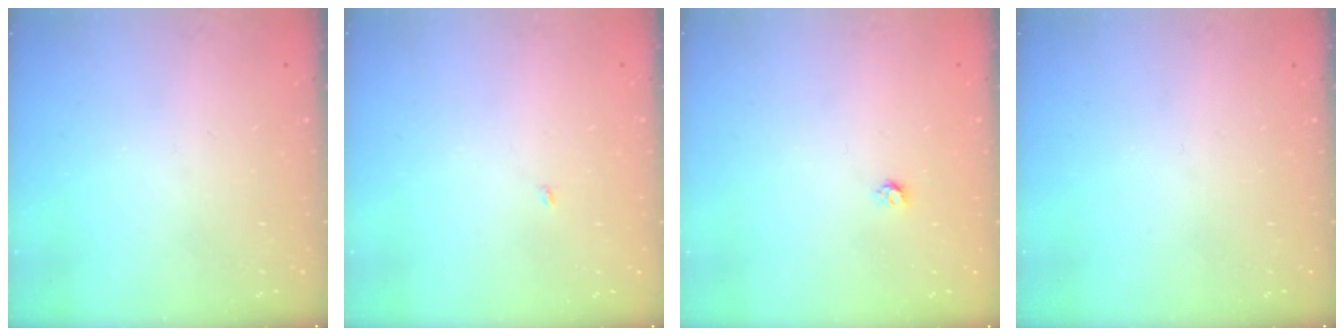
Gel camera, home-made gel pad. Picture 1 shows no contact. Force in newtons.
{"total": 1.9, "press": 1.9, "slide": 0.2}
{"total": 3.2, "press": 3.2, "slide": 0.3}
{"total": 0.0}